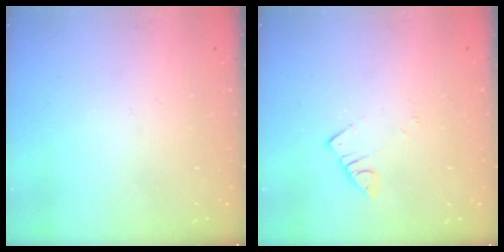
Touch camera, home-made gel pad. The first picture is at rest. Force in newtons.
{"total": 2.5, "press": 2.5, "slide": 0.3}